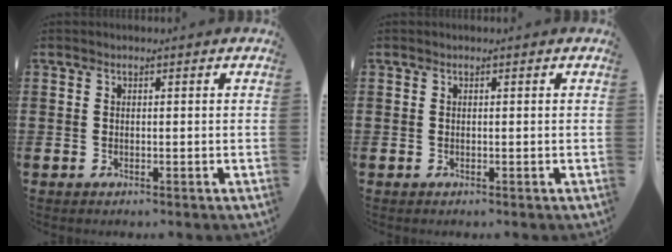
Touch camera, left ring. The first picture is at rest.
{"total": 0.0}